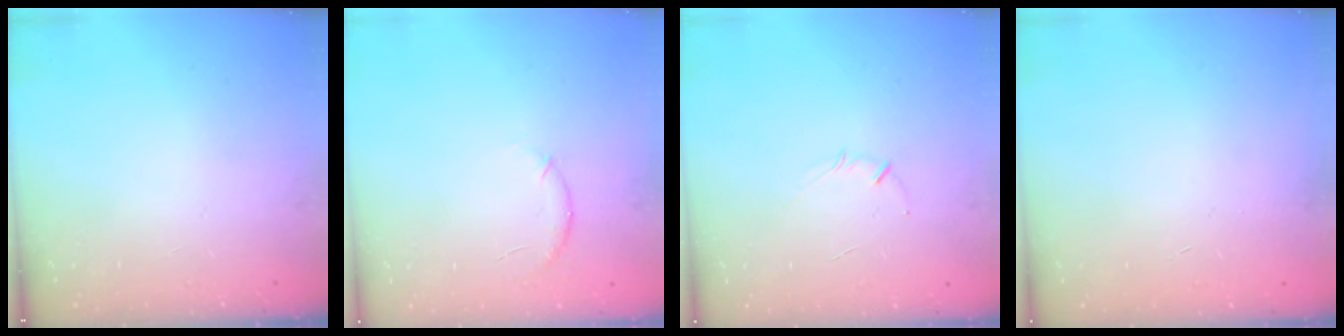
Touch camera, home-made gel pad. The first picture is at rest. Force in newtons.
{"total": 5.7, "press": 5.6, "slide": 1.3}
{"total": 3.1, "press": 3.0, "slide": 0.7}
{"total": 0.6, "press": 0.5, "slide": 0.2}